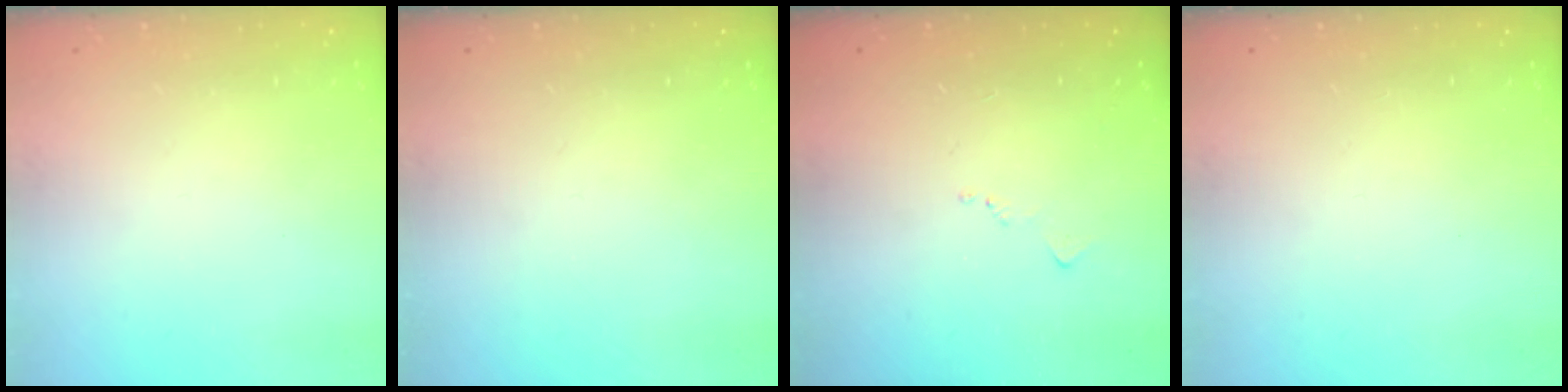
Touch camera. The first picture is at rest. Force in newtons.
{"total": 0.0}
{"total": 6.3, "press": 6.3, "slide": 0.9}
{"total": 0.0}